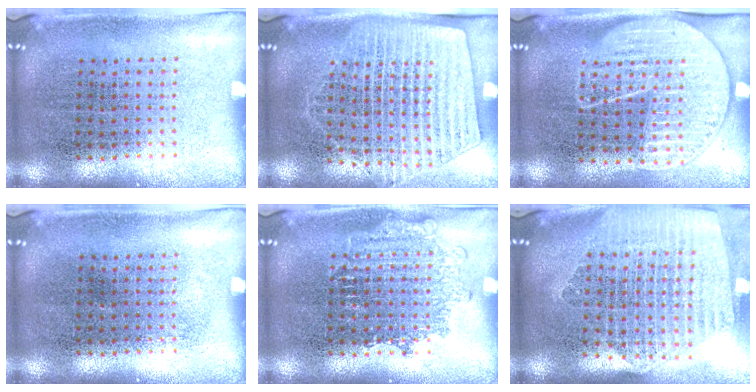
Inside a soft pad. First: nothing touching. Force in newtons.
{"total": 1.8, "press": 1.5, "slide": 1.0}
{"total": 1.8, "press": 1.6, "slide": 0.9}
{"total": 0.0}
{"total": 1.8, "press": 1.8, "slide": 0.3}
{"total": 2.4, "press": 2.2, "slide": 1.1}